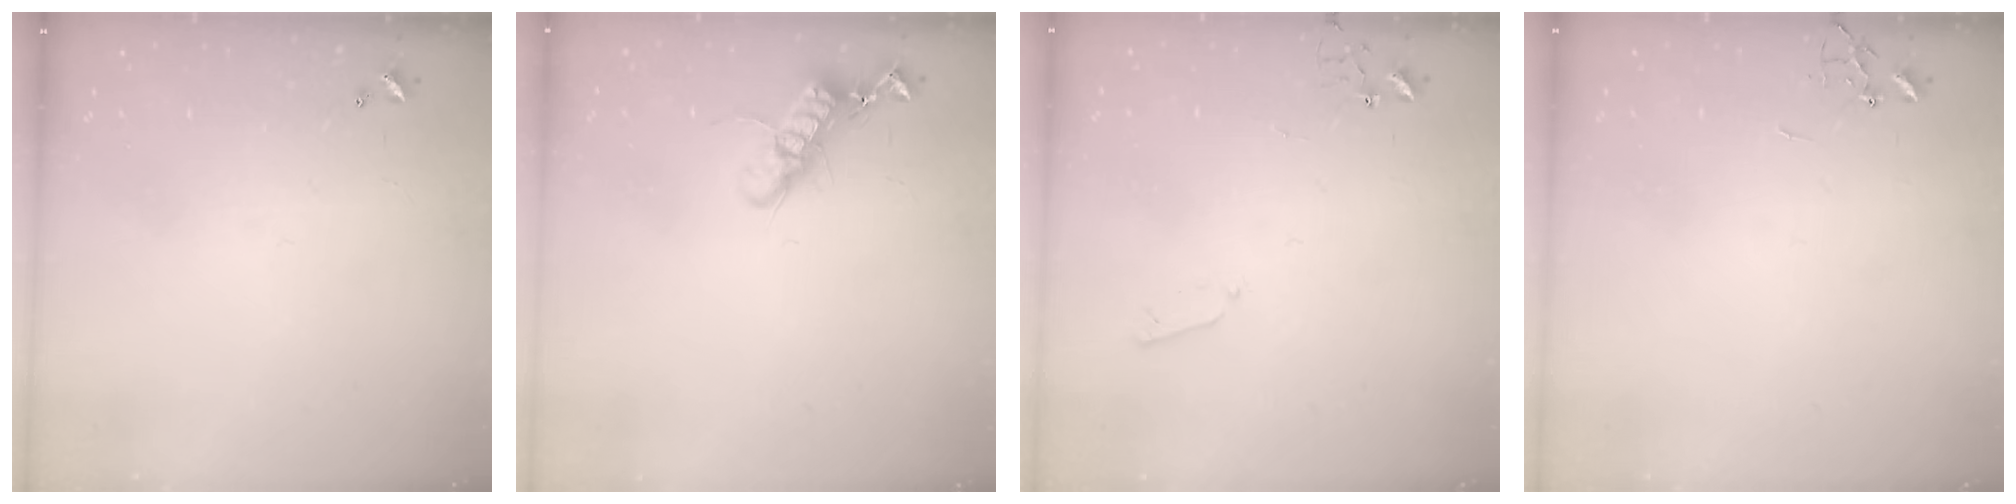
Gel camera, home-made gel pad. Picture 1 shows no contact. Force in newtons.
{"total": 13.8, "press": 13.8, "slide": 0.4}
{"total": 3.0, "press": 3.0, "slide": 0.6}
{"total": 0.0}